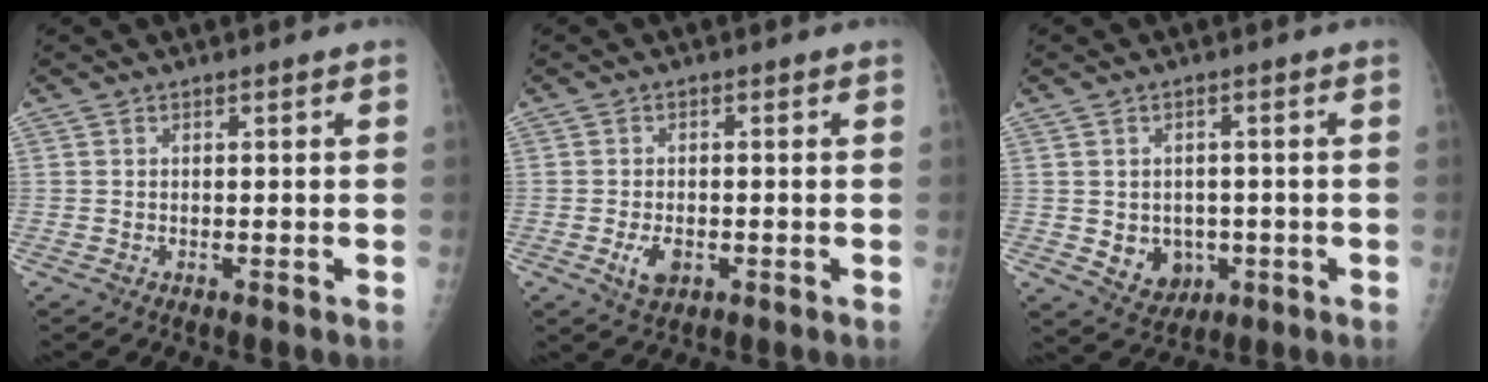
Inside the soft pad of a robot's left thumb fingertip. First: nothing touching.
{"total": 3.9, "force": [-1.2, 2.4, 2.8], "torque": [-0.045, -0.001, -0.016]}
{"total": 6.5, "force": [-1.0, 5.4, 3.5], "torque": [-0.026, -0.001, 0.001]}